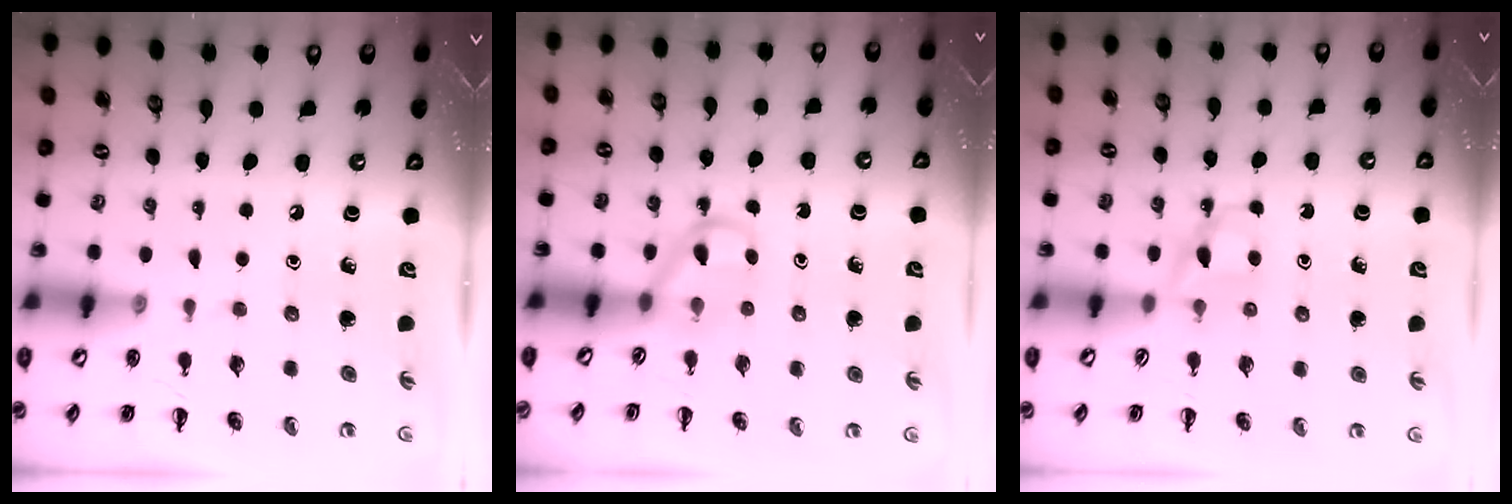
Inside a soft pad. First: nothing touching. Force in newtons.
{"total": 3.6, "press": 3.5, "slide": 1.1}
{"total": 3.4, "press": 3.1, "slide": 1.4}